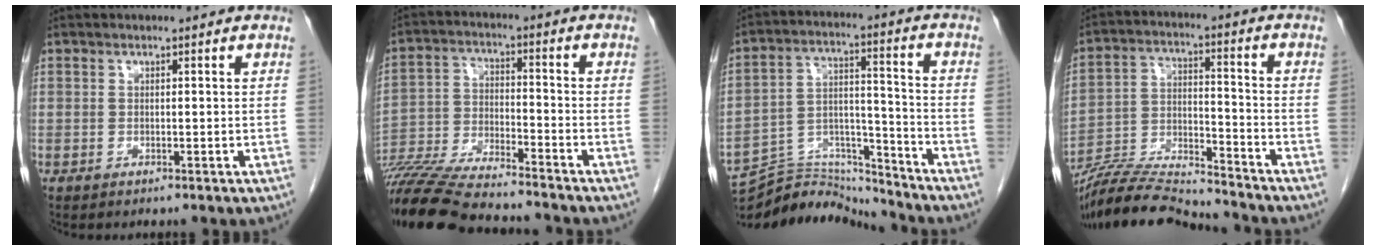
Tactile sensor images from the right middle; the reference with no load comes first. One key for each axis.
{"total": 18.0, "fx": -16.4, "fy": 1.7, "fz": 7.2, "tx": -0.144, "ty": -0.022, "tz": -0.274}
{"total": 12.8, "fx": -12.7, "fy": 1.0, "fz": 0.4, "tx": -0.006, "ty": 0.039, "tz": -0.222}
{"total": 14.4, "fx": -14.1, "fy": -0.2, "fz": 3.3, "tx": -0.062, "ty": 0.013, "tz": -0.257}